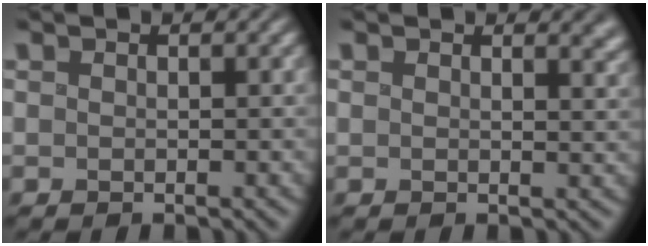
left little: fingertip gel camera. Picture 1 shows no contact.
{"total": 2.3, "force": [1.8, 0.9, 1.0], "torque": [-0.023, 0.001, 0.029]}